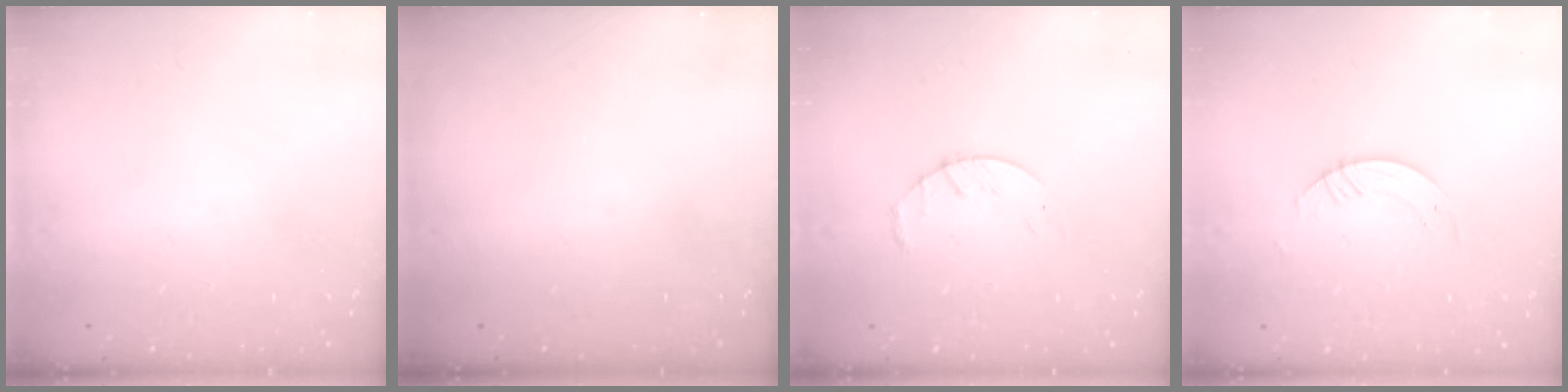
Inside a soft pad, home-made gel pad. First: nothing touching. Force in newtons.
{"total": 0.0}
{"total": 4.3, "press": 4.2, "slide": 0.6}
{"total": 2.2, "press": 2.2, "slide": 0.2}